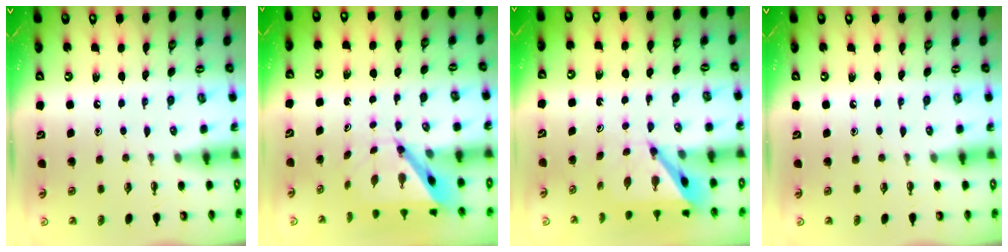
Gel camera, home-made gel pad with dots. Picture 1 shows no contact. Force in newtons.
{"total": 5.6, "press": 5.6, "slide": 0.5}
{"total": 5.5, "press": 5.5, "slide": 0.5}
{"total": 0.0}